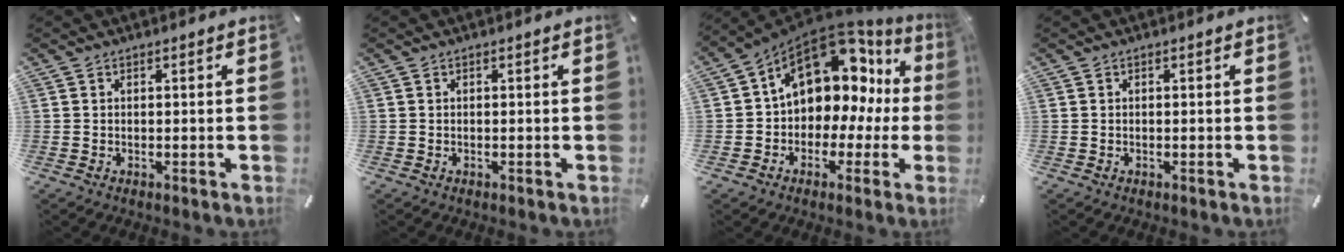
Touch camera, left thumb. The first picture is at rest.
{"total": 0.0}
{"total": 14.2, "force": [6.4, 9.7, 8.1], "torque": [-0.118, -0.057, 0.110]}
{"total": 0.0}